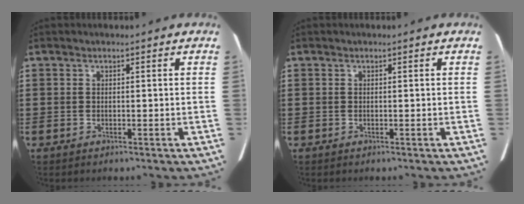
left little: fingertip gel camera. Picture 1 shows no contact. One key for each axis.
{"total": 0.0}